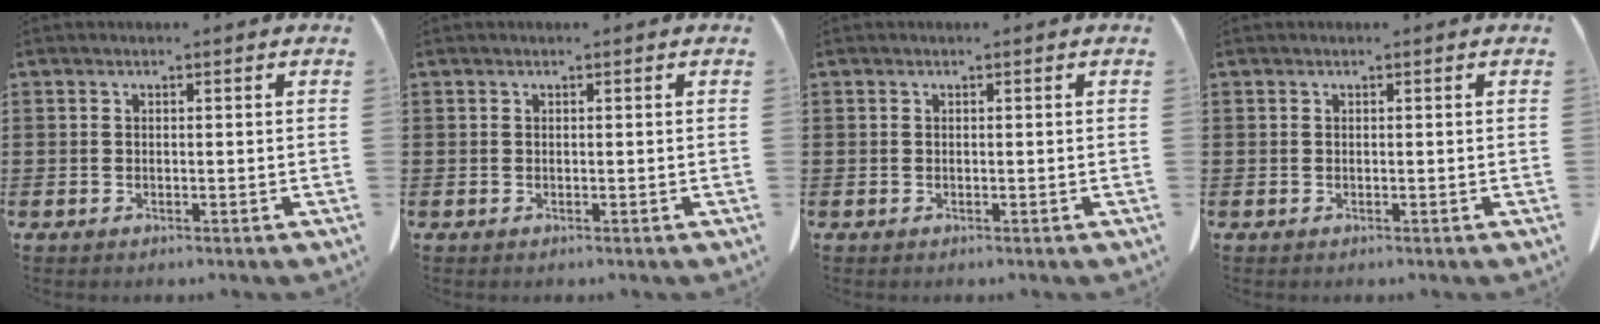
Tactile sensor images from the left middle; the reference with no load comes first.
{"total": 0.0}
{"total": 0.0}
{"total": 0.0}